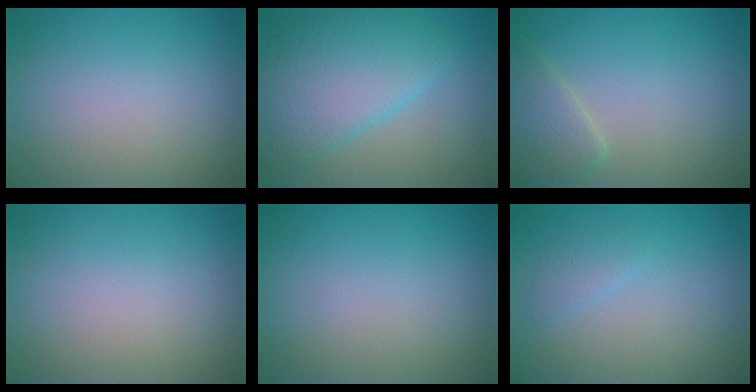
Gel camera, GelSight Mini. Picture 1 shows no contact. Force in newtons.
{"total": 6.8, "press": 6.8, "slide": 0.2}
{"total": 2.6, "press": 2.6, "slide": 0.1}
{"total": 0.0}
{"total": 0.0}
{"total": 1.1, "press": 1.1, "slide": 0.1}